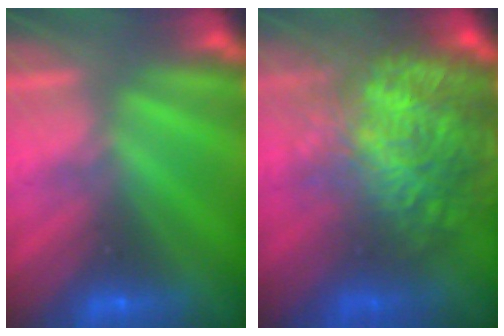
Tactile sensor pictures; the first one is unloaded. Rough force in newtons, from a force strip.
{"total": 10.6}